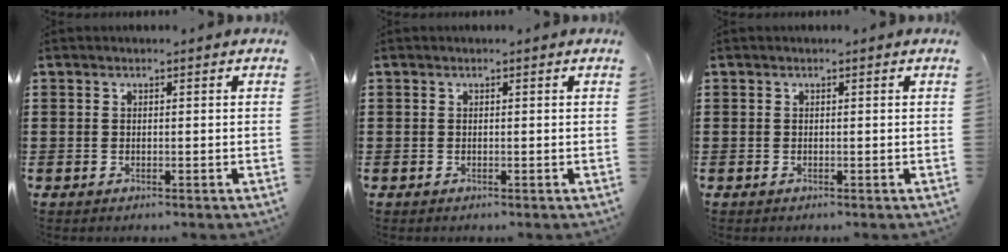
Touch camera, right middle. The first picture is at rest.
{"total": 0.0}
{"total": 0.0}